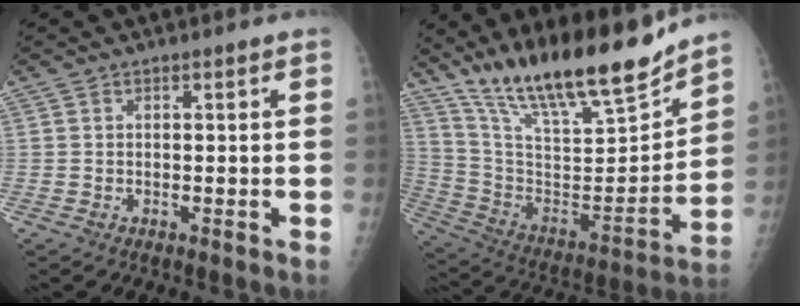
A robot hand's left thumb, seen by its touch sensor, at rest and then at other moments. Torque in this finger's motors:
{"motor_torque": [1.93, 1.38, 1.40, -1.37, 0.13]}